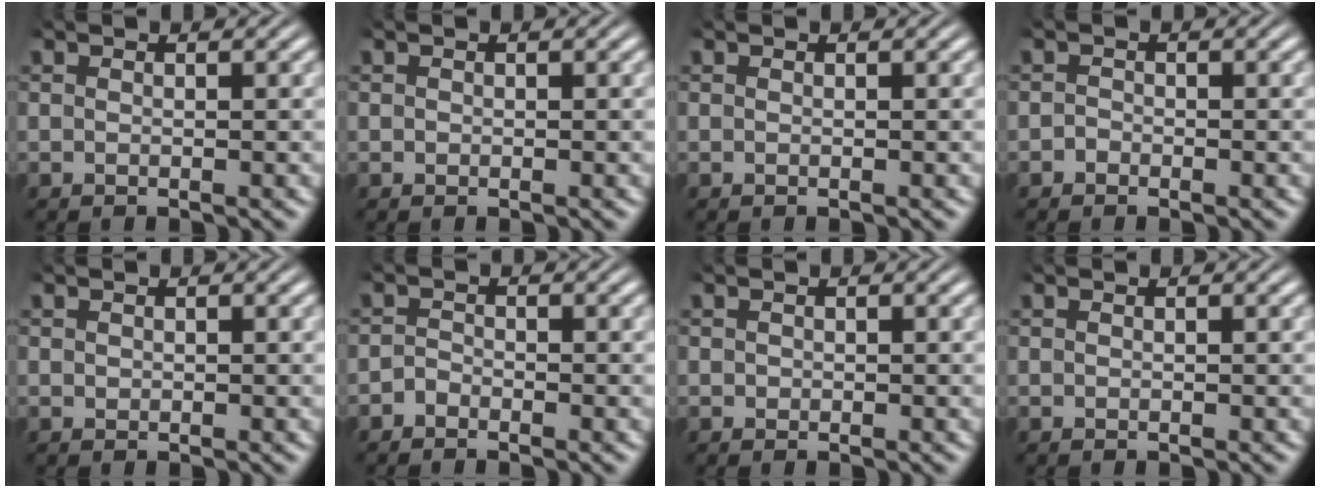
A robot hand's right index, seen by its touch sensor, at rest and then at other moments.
{"total": 0.0}
{"total": 0.0}
{"total": 0.7, "force": [-0.7, 0.1, -0.2], "torque": [0.004, -0.009, -0.010]}
{"total": 0.0}
{"total": 1.2, "force": [-1.2, 0.3, -0.1], "torque": [0.000, -0.012, -0.020]}
{"total": 0.0}
{"total": 0.0}